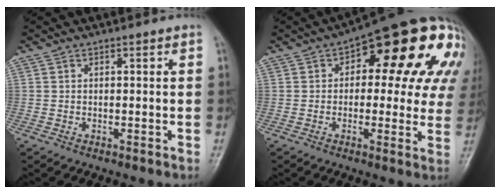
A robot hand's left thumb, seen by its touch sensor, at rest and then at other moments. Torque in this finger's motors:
{"motor_torque": [0.40, 2.26, 1.61, -1.16, 0.13]}